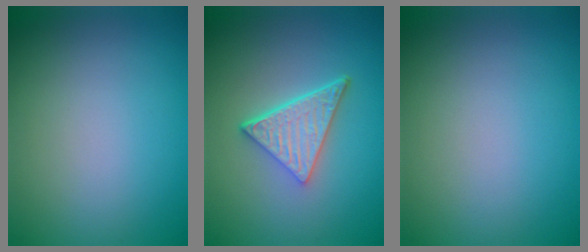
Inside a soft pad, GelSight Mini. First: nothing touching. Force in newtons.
{"total": 4.9, "press": 3.5, "slide": 3.4}
{"total": 0.0}